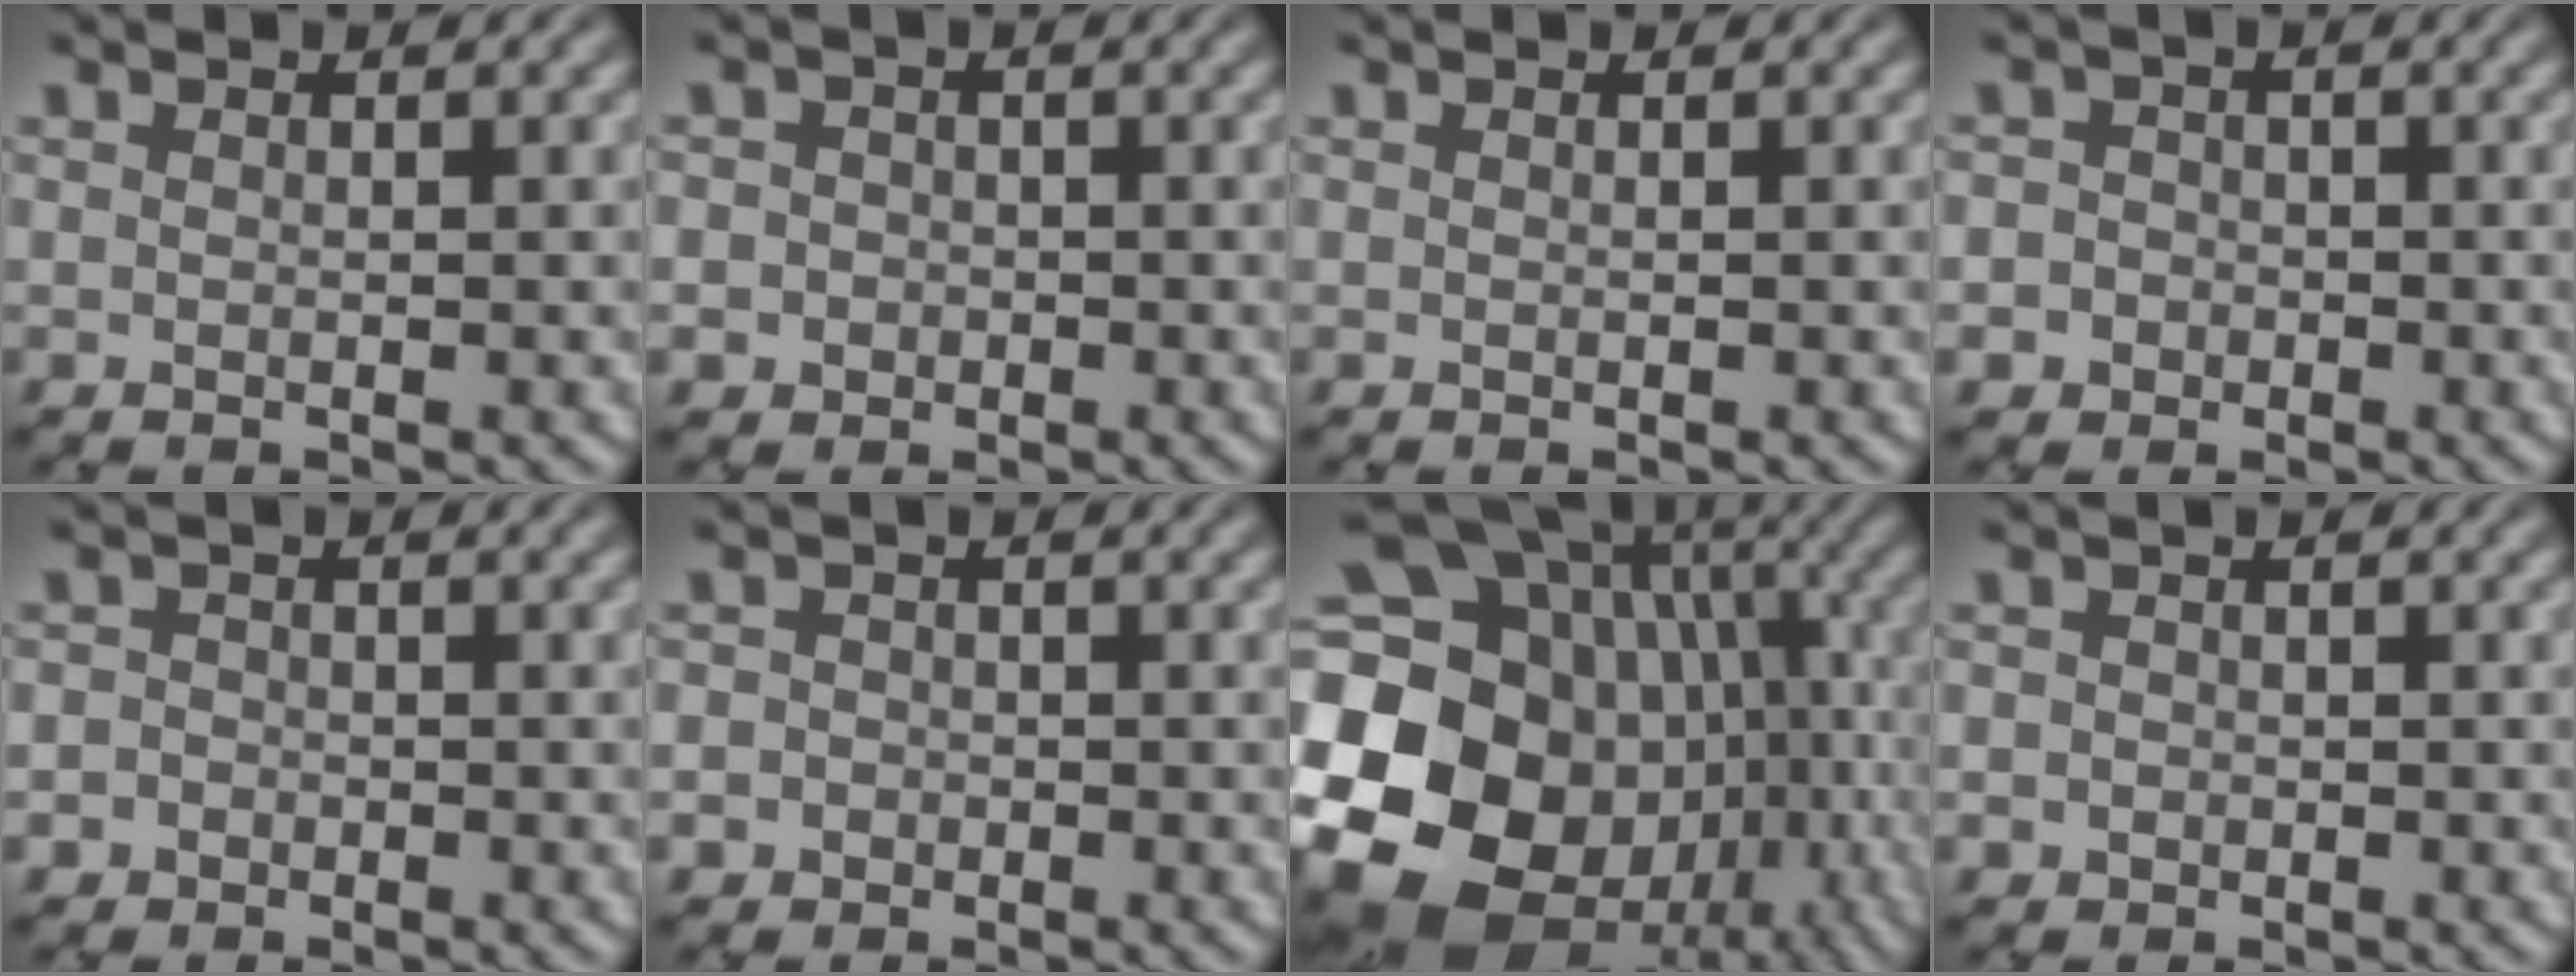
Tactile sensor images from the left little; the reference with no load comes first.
{"total": 2.6, "force": [-0.2, 2.5, 0.6], "torque": [0.017, 0.013, -0.027]}
{"total": 0.0}
{"total": 2.8, "force": [-0.7, 2.7, 0.6], "torque": [0.022, 0.012, -0.035]}
{"total": 2.0, "force": [-0.4, 1.9, 0.5], "torque": [0.017, 0.008, -0.026]}
{"total": 2.4, "force": [-0.4, 2.3, 0.6], "torque": [0.015, 0.014, -0.031]}
{"total": 24.3, "force": [-4.8, 20.7, 11.7], "torque": [-0.239, -0.011, -0.107]}
{"total": 1.3, "force": [-0.1, 1.2, 0.3], "torque": [0.010, 0.000, -0.008]}